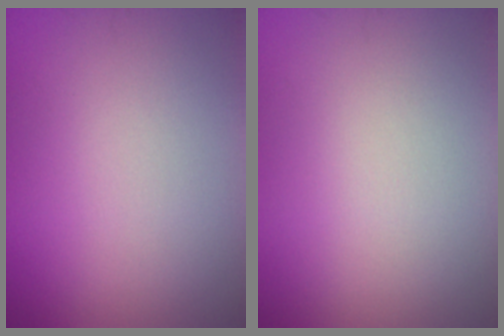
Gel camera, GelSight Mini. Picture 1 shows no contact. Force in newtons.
{"total": 0.0}